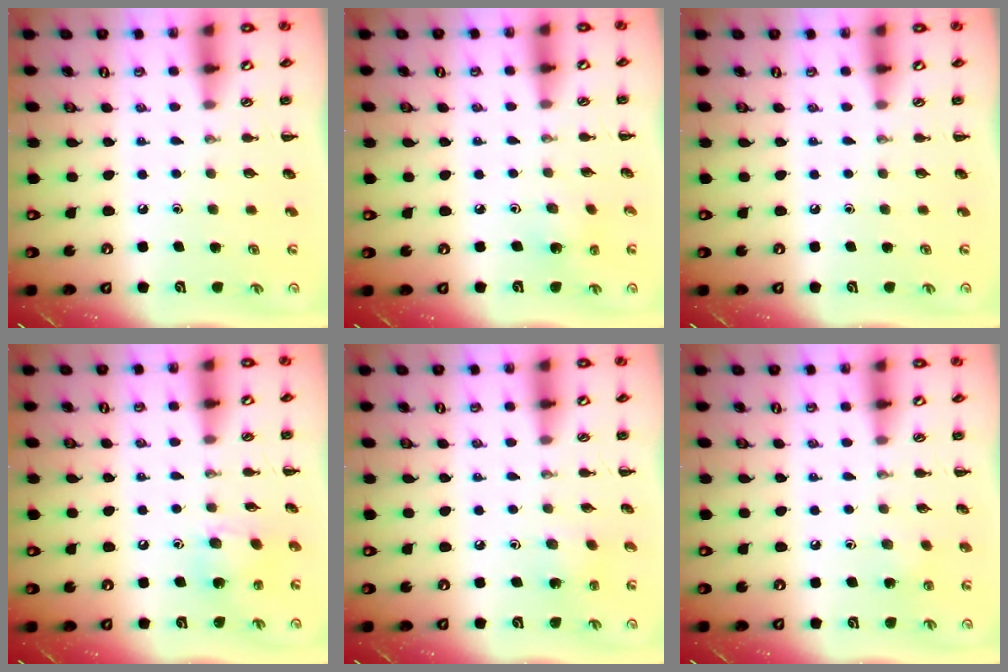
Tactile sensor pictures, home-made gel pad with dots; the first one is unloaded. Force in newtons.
{"total": 2.7, "press": 2.5, "slide": 0.9}
{"total": 0.0}
{"total": 6.9, "press": 6.9, "slide": 0.6}
{"total": 1.8, "press": 1.6, "slide": 0.6}
{"total": 3.8, "press": 3.7, "slide": 1.0}